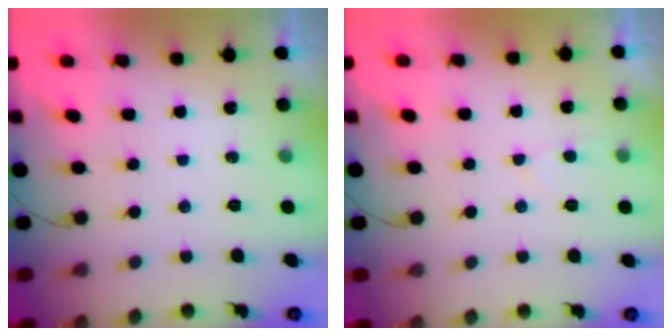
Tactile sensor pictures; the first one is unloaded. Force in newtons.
{"total": 2.7, "press": 2.7, "slide": 0.3}